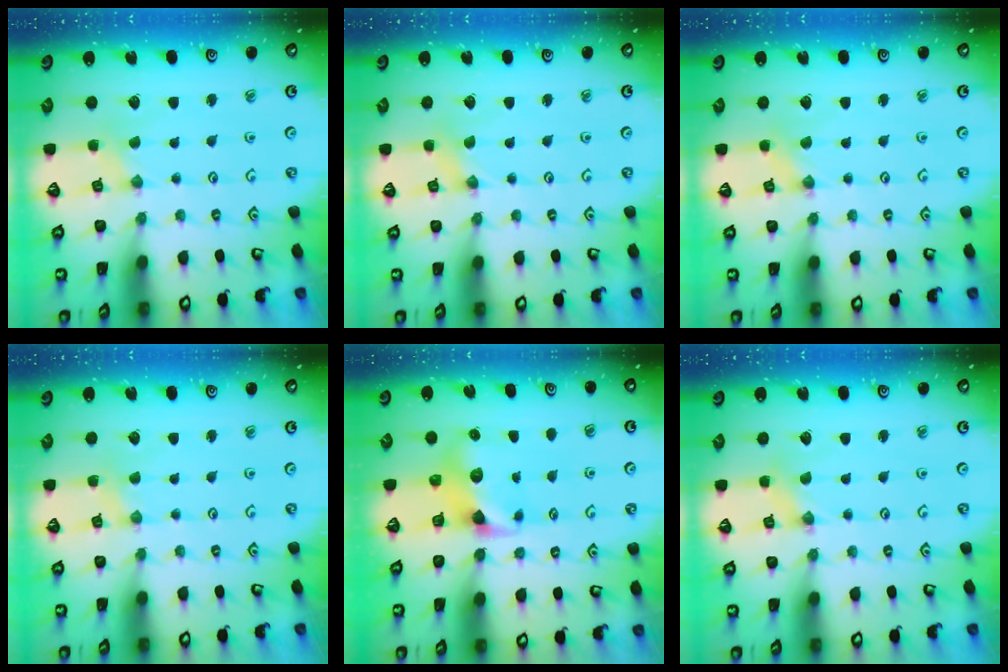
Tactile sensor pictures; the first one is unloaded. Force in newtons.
{"total": 0.0}
{"total": 0.0}
{"total": 1.5, "press": 1.5, "slide": 0.3}
{"total": 6.7, "press": 6.6, "slide": 0.8}
{"total": 0.8, "press": 0.8, "slide": 0.0}